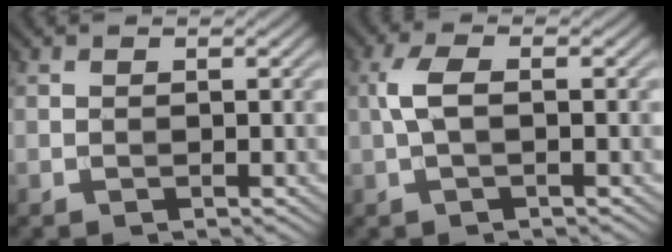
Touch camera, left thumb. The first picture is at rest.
{"total": 3.4, "force": [0.0, 1.1, 3.2], "torque": [-0.072, 0.009, -0.005]}